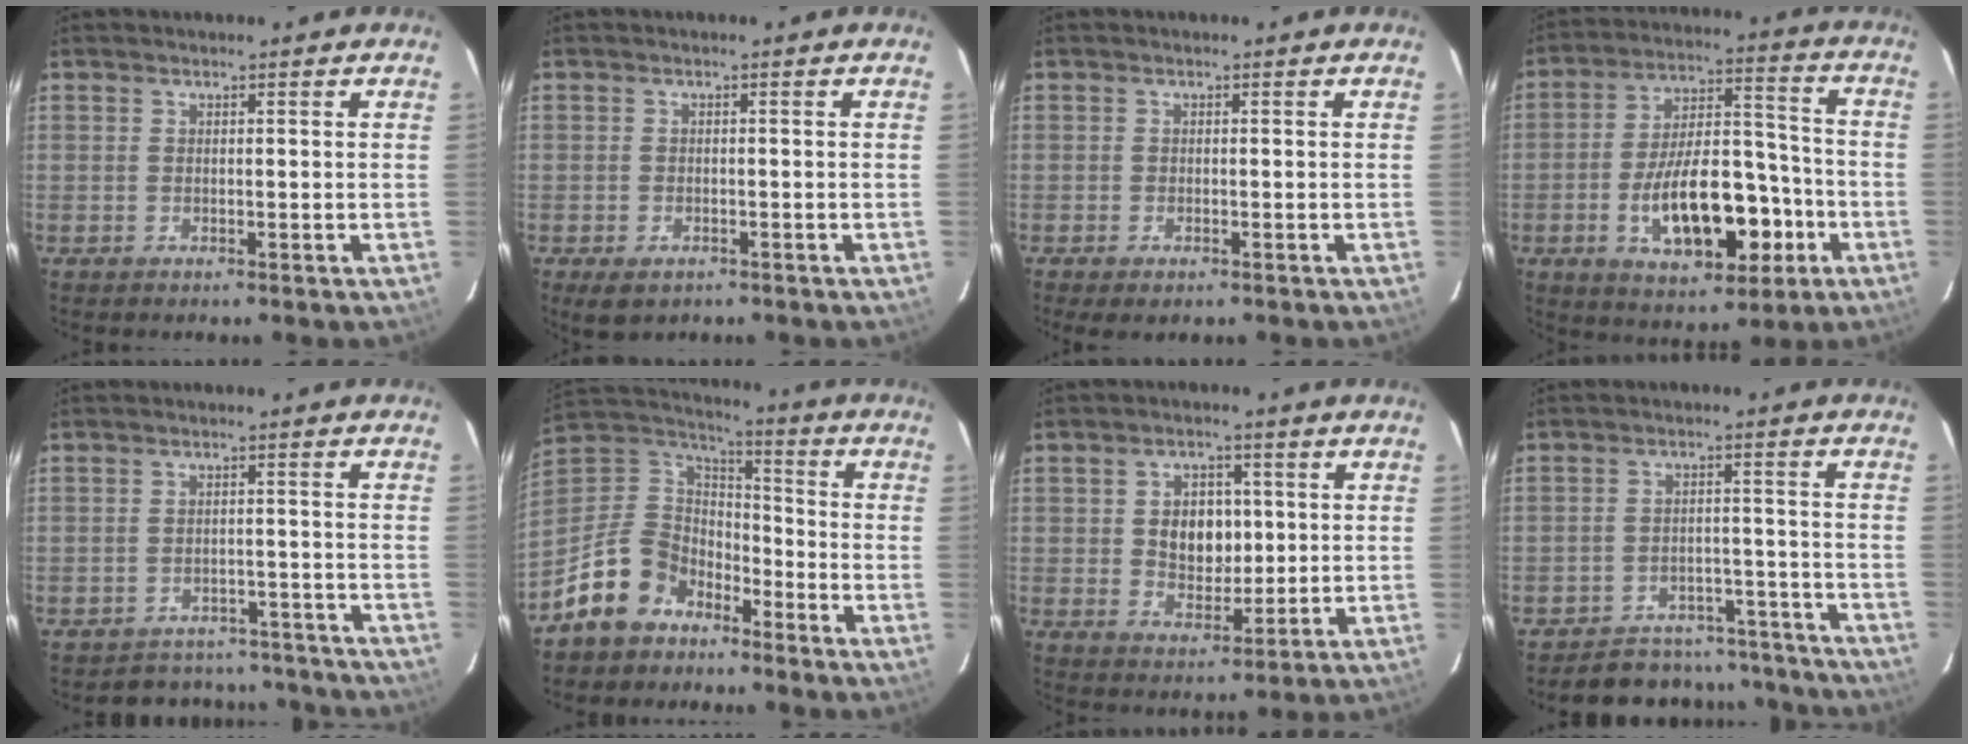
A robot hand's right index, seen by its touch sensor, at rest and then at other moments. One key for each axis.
{"total": 3.7, "fx": -2.2, "fy": 2.2, "fz": 2.0, "tx": -0.044, "ty": -0.012, "tz": -0.034}
{"total": 2.8, "fx": -1.9, "fy": 1.1, "fz": 1.8, "tx": -0.039, "ty": -0.011, "tz": -0.029}
{"total": 18.0, "fx": -6.1, "fy": 8.5, "fz": 14.7, "tx": -0.262, "ty": 0.018, "tz": -0.080}
{"total": 12.2, "fx": -11.0, "fy": 5.1, "fz": 1.9, "tx": -0.046, "ty": 0.027, "tz": -0.128}
{"total": 14.0, "fx": -9.4, "fy": 9.1, "fz": 5.1, "tx": -0.136, "ty": 0.027, "tz": -0.164}
{"total": 7.1, "fx": 1.3, "fy": 5.7, "fz": 4.0, "tx": -0.065, "ty": 0.007, "tz": 0.033}
{"total": 15.4, "fx": -14.1, "fy": 5.6, "fz": 2.5, "tx": -0.060, "ty": 0.043, "tz": -0.173}